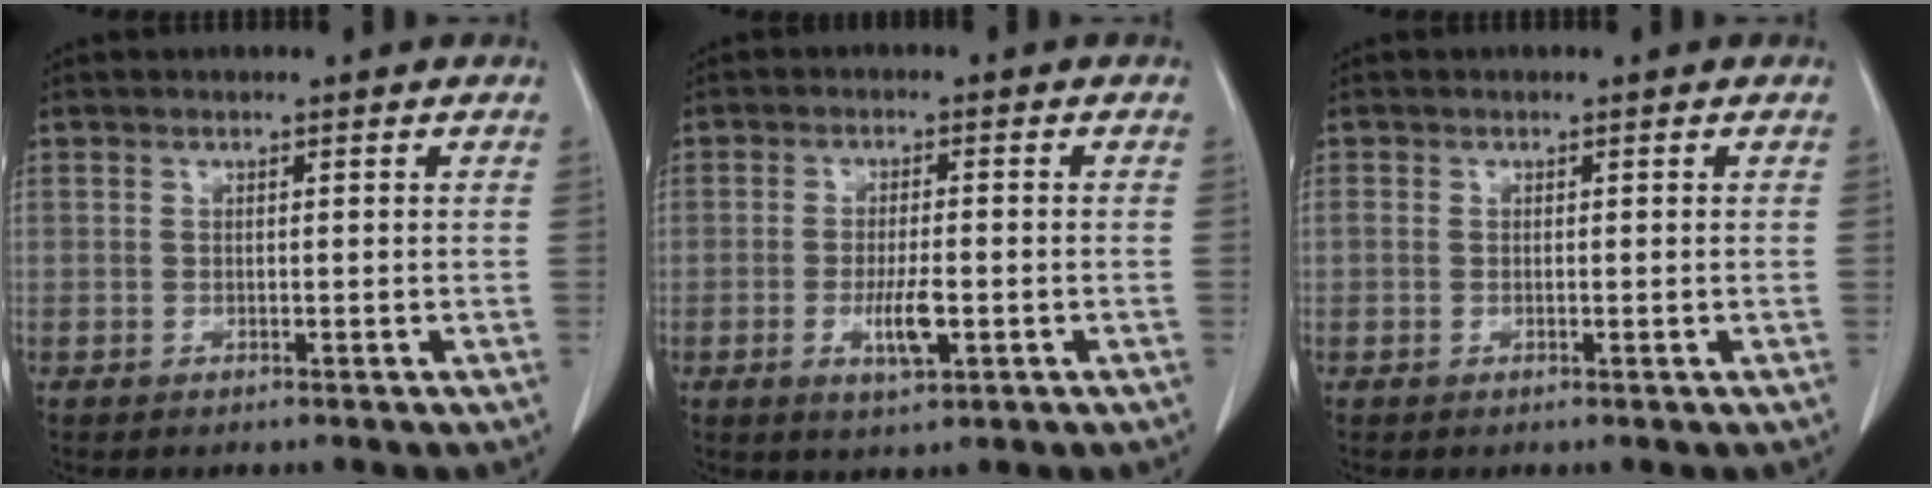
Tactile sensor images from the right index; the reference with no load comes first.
{"total": 5.0, "force": [-1.5, 1.0, 4.7], "torque": [-0.090, -0.006, -0.024]}
{"total": 0.7, "force": [-0.1, 0.4, 0.5], "torque": [-0.009, 0.000, -0.001]}